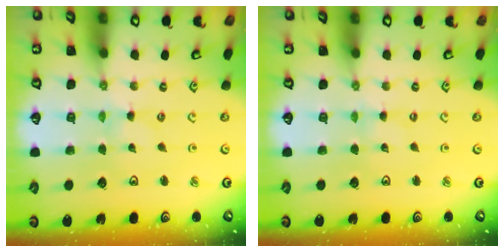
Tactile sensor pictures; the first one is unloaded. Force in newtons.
{"total": 0.0}